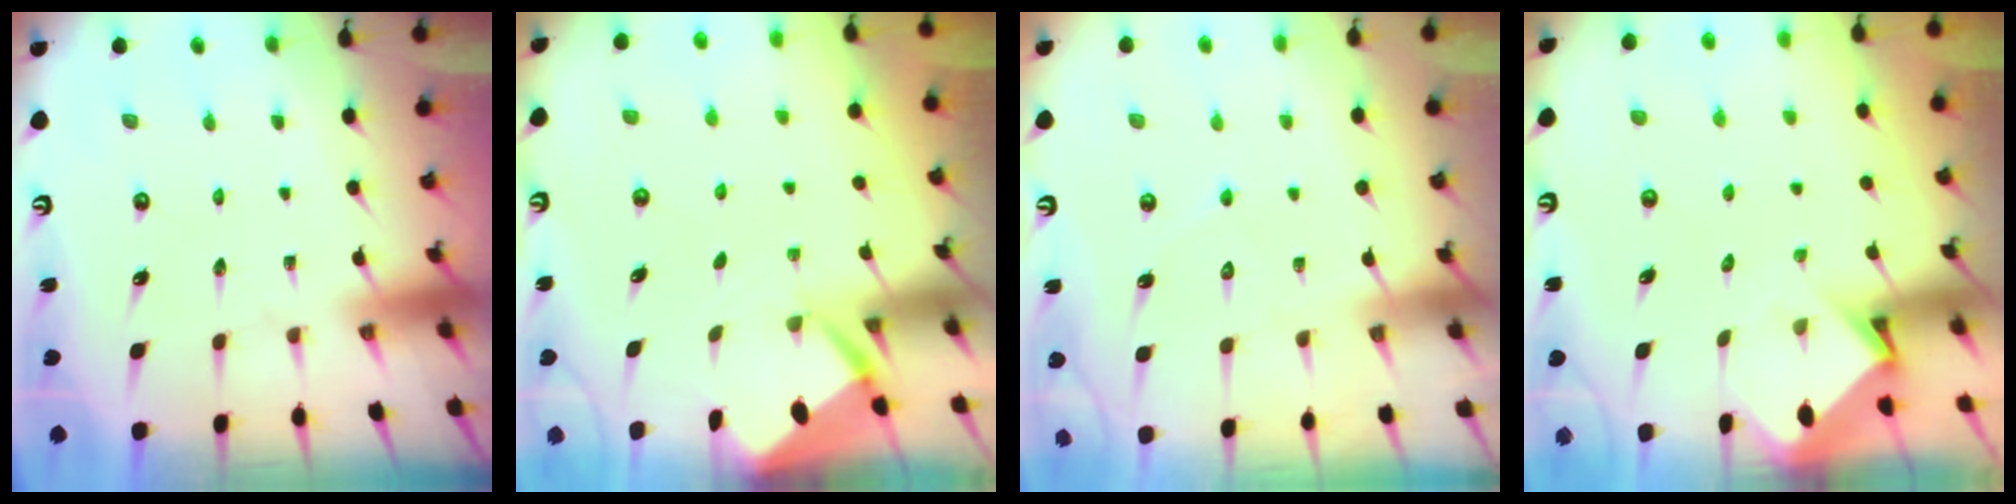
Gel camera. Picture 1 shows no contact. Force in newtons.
{"total": 2.6, "press": 2.6, "slide": 0.0}
{"total": 5.1, "press": 5.0, "slide": 0.4}
{"total": 3.7, "press": 3.7, "slide": 0.2}